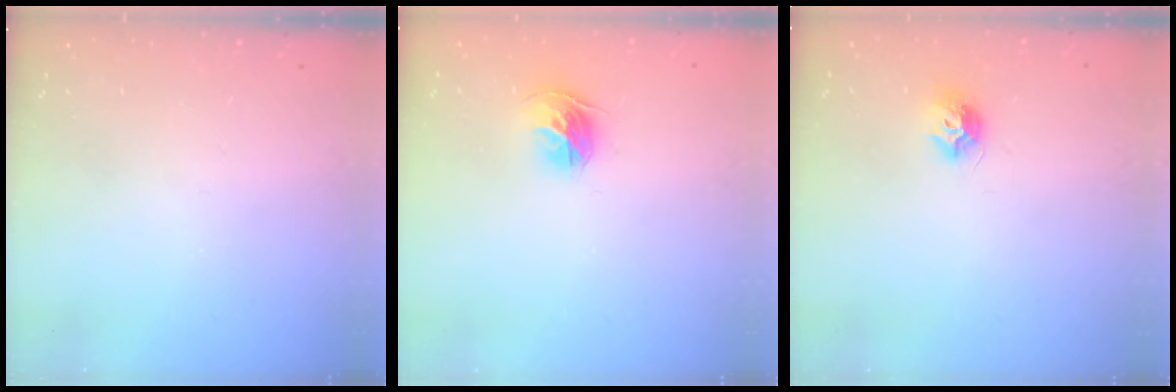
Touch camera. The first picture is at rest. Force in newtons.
{"total": 9.9, "press": 9.8, "slide": 1.0}
{"total": 7.9, "press": 7.9, "slide": 0.4}